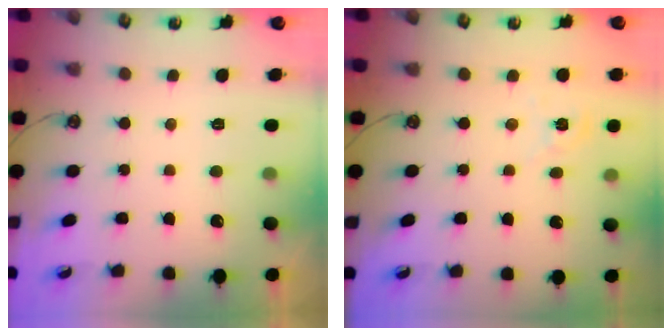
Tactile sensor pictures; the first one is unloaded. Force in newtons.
{"total": 2.4, "press": 2.4, "slide": 0.2}